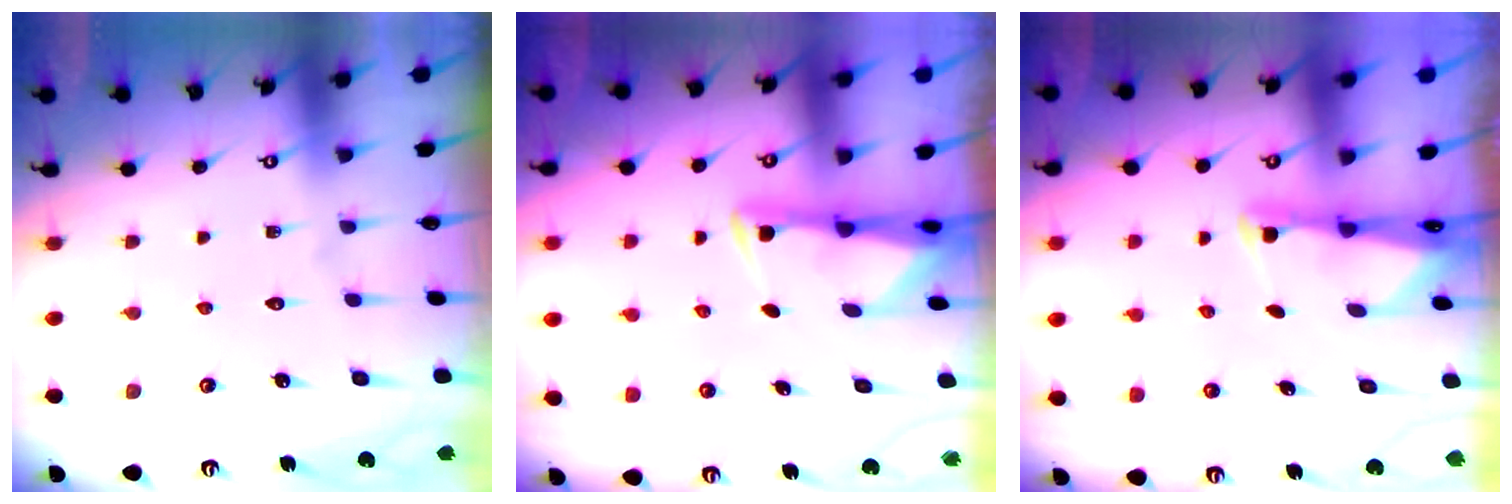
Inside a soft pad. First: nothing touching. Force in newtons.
{"total": 3.0, "press": 2.9, "slide": 0.5}
{"total": 1.9, "press": 1.9, "slide": 0.4}